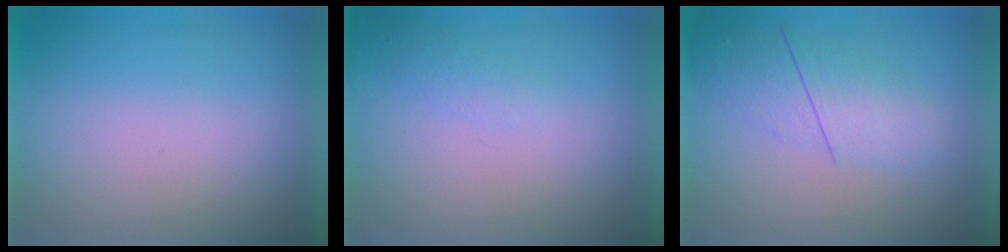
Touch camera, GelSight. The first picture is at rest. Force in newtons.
{"total": 1.3}
{"total": 2.3}